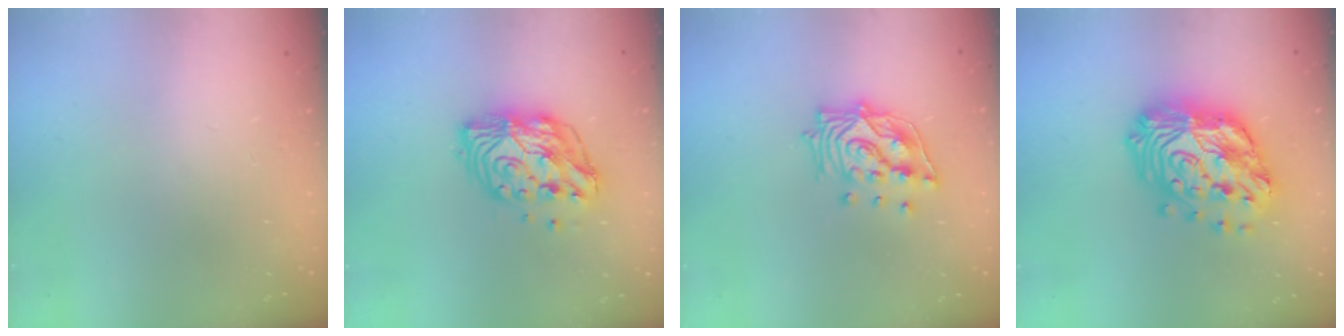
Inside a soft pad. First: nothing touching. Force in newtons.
{"total": 12.6, "press": 12.6, "slide": 1.1}
{"total": 14.5, "press": 14.4, "slide": 1.6}
{"total": 21.7, "press": 21.5, "slide": 2.2}